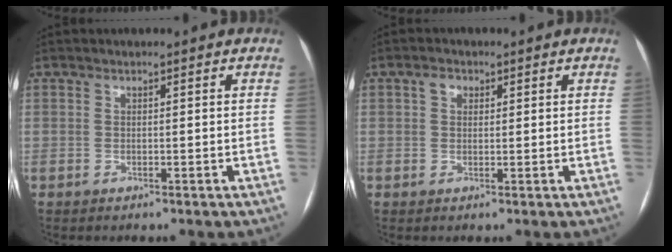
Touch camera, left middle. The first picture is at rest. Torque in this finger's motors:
{"motor_torque": [0.27, -0.25, 0.22, 0.04]}